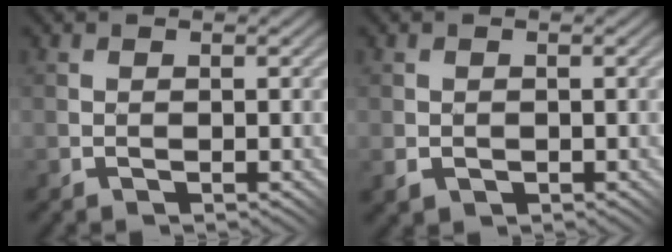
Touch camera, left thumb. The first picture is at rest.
{"total": 1.2, "force": [-0.3, 1.1, 0.3], "torque": [-0.009, -0.005, -0.004]}